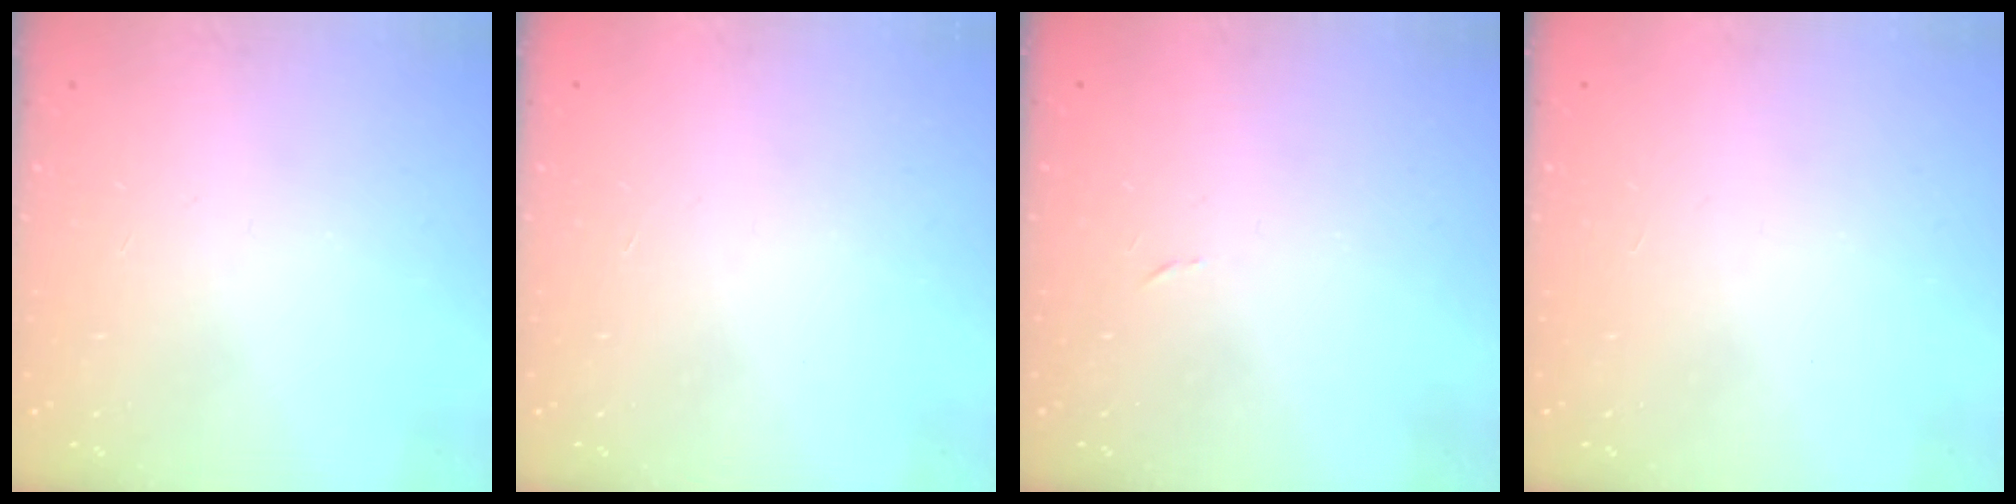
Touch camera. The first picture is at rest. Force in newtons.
{"total": 1.5, "press": 1.5, "slide": 0.1}
{"total": 2.4, "press": 2.4, "slide": 0.4}
{"total": 1.6, "press": 1.5, "slide": 0.1}